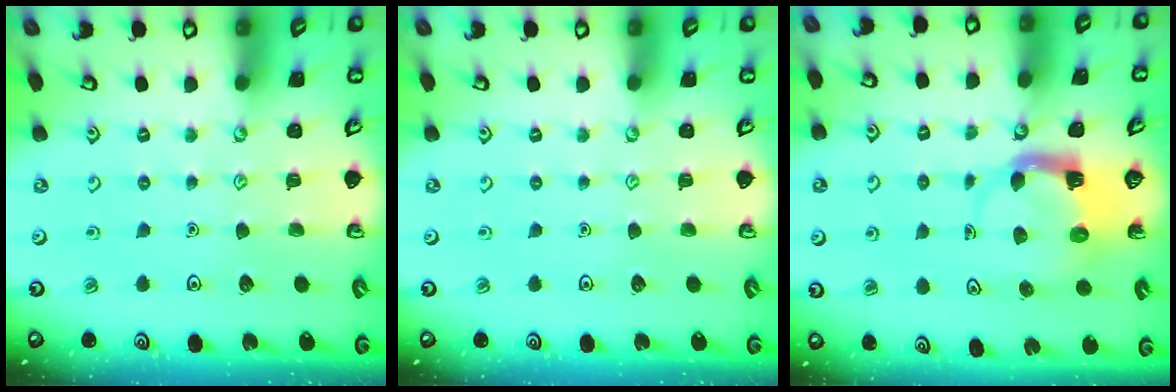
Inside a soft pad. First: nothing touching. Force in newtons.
{"total": 0.0}
{"total": 4.2, "press": 4.2, "slide": 0.3}